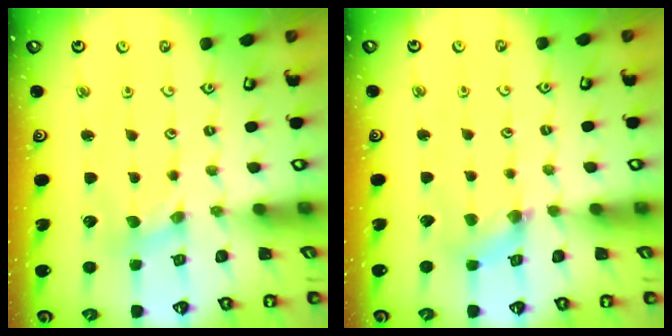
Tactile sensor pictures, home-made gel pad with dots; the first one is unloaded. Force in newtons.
{"total": 2.2, "press": 2.2, "slide": 0.4}